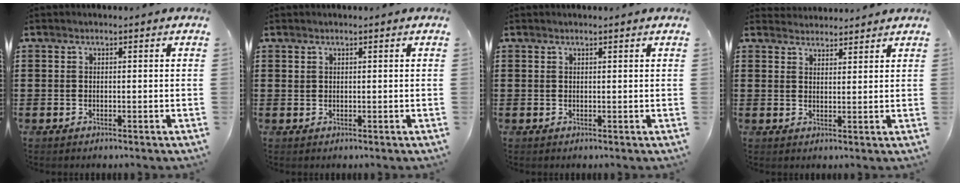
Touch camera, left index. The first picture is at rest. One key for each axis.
{"total": 0.5, "fx": 0.4, "fy": 0.4, "fz": 0.0, "tx": -0.003, "ty": 0.002, "tz": 0.008}
{"total": 0.5, "fx": 0.4, "fy": -0.1, "fz": 0.3, "tx": -0.006, "ty": -0.001, "tz": 0.008}
{"total": 2.4, "fx": 2.4, "fy": 0.3, "fz": -0.4, "tx": 0.001, "ty": -0.005, "tz": 0.047}